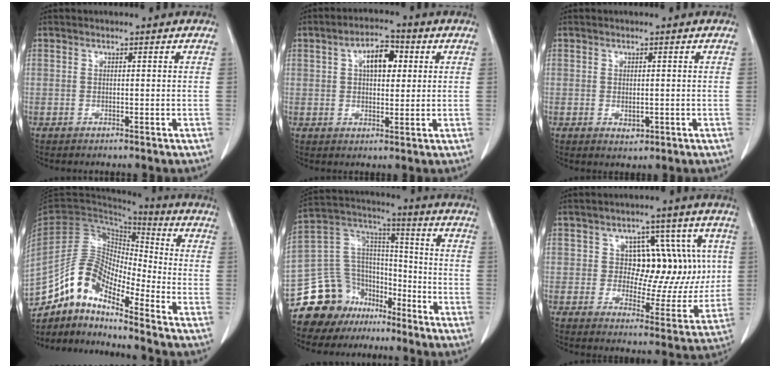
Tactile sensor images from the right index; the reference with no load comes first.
{"total": 6.9, "force": [1.9, 3.5, 5.7], "torque": [-0.100, 0.016, 0.032]}
{"total": 2.3, "force": [-0.6, 1.4, 1.8], "torque": [-0.029, -0.002, -0.001]}
{"total": 12.2, "force": [-9.4, 3.8, 6.8], "torque": [-0.137, 0.038, -0.175]}
{"total": 16.7, "force": [-12.1, 10.9, 3.6], "torque": [-0.082, 0.087, -0.210]}
{"total": 12.9, "force": [2.3, 7.6, 10.1], "torque": [-0.117, 0.030, 0.043]}